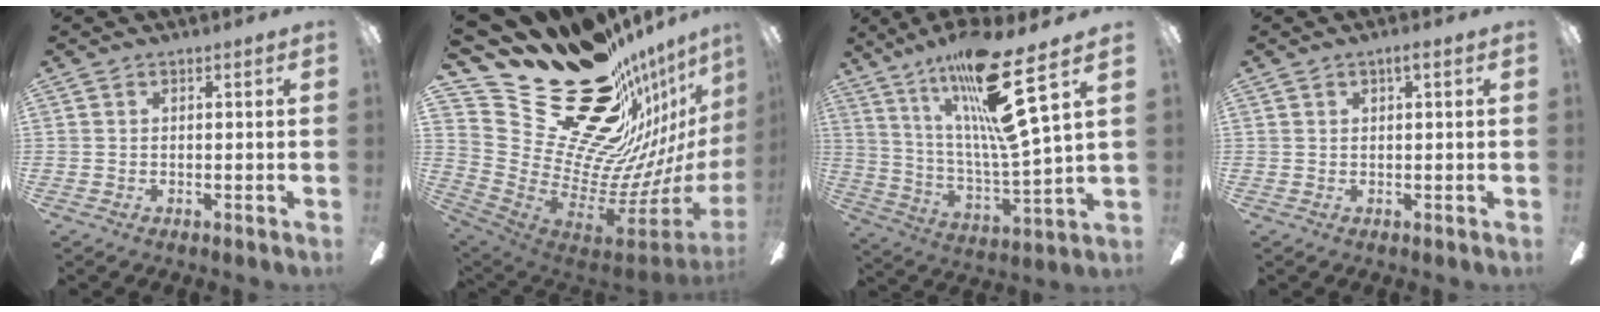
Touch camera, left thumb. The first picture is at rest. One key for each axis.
{"total": 29.9, "fx": 19.3, "fy": 16.6, "fz": 15.6, "tx": -0.182, "ty": -0.197, "tz": 0.413}
{"total": 22.1, "fx": 14.1, "fy": 2.6, "fz": 16.8, "tx": -0.320, "ty": -0.079, "tz": 0.214}
{"total": 1.9, "fx": 0.7, "fy": 0.4, "fz": 1.7, "tx": -0.026, "ty": 0.002, "tz": 0.009}